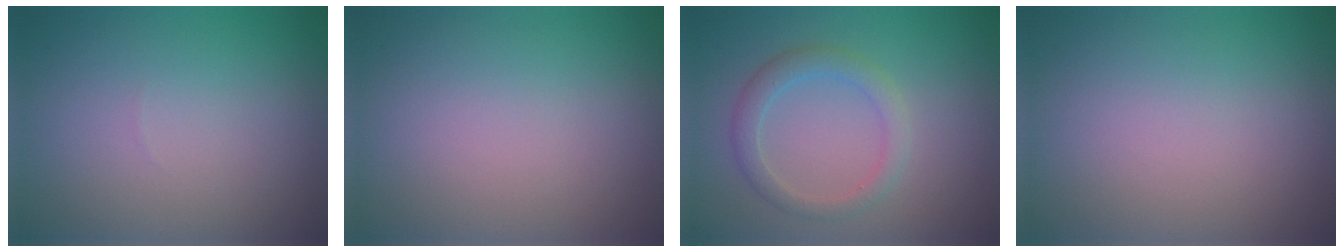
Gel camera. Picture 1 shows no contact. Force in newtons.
{"total": 0.0}
{"total": 2.4, "press": 2.4, "slide": 0.2}
{"total": 0.0}